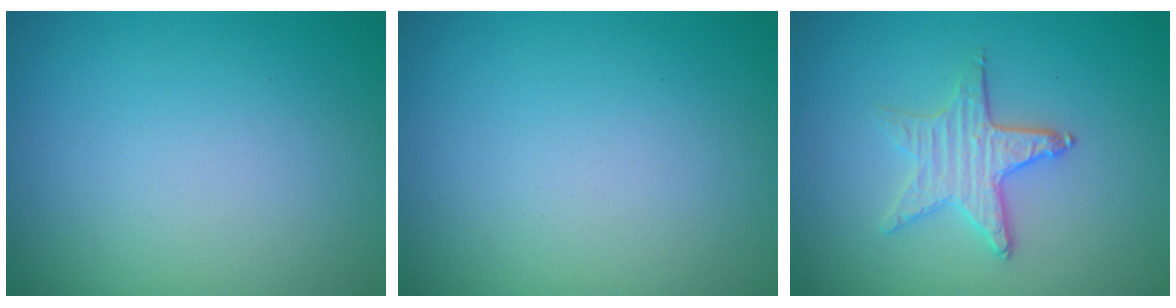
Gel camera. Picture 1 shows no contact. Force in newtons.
{"total": 0.0}
{"total": 2.8, "press": 2.5, "slide": 1.3}